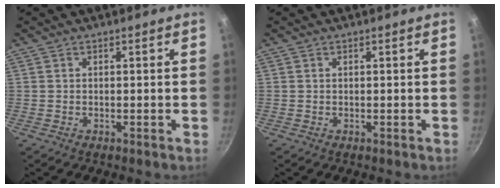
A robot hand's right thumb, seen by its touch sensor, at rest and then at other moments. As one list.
[{"total": 0.0}]